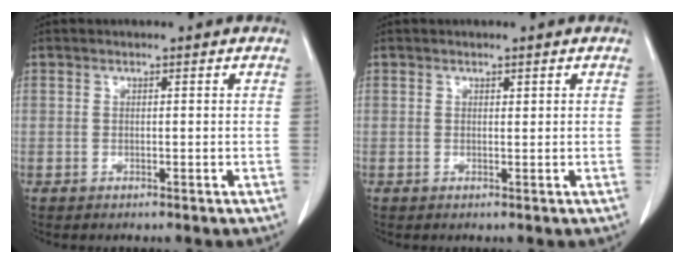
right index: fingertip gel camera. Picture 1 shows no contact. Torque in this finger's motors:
{"motor_torque": [0.02, 0.08, -0.03, 0.01]}